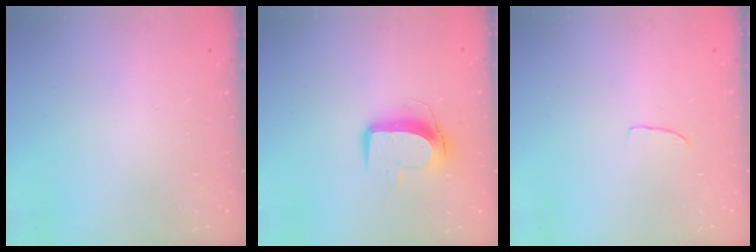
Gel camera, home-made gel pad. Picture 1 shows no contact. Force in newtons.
{"total": 10.0, "press": 9.9, "slide": 0.8}
{"total": 2.6, "press": 2.6, "slide": 0.2}